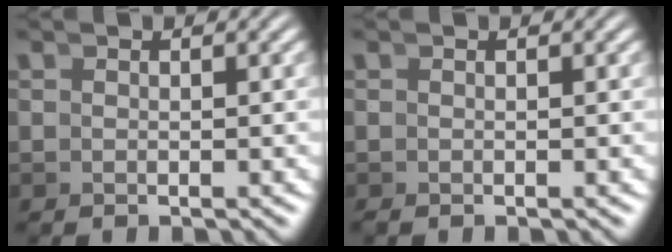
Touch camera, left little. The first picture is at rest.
{"total": 0.0}